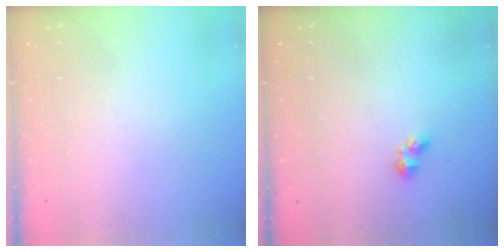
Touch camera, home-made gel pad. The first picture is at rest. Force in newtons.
{"total": 2.8, "press": 2.7, "slide": 0.5}